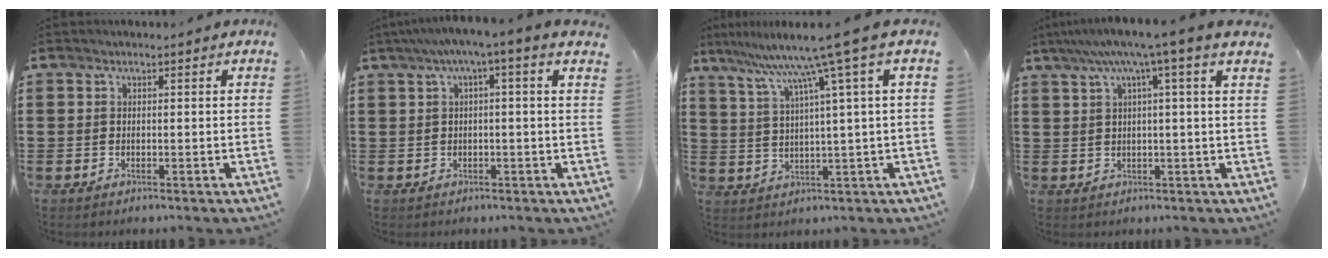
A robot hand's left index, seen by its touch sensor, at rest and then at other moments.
{"total": 2.6, "force": [0.0, -0.5, 2.5], "torque": [-0.045, -0.004, -0.005]}
{"total": 9.3, "force": [5.5, -1.9, 7.2], "torque": [-0.156, -0.026, 0.083]}
{"total": 5.9, "force": [3.2, -0.8, 4.9], "torque": [-0.105, -0.005, 0.051]}